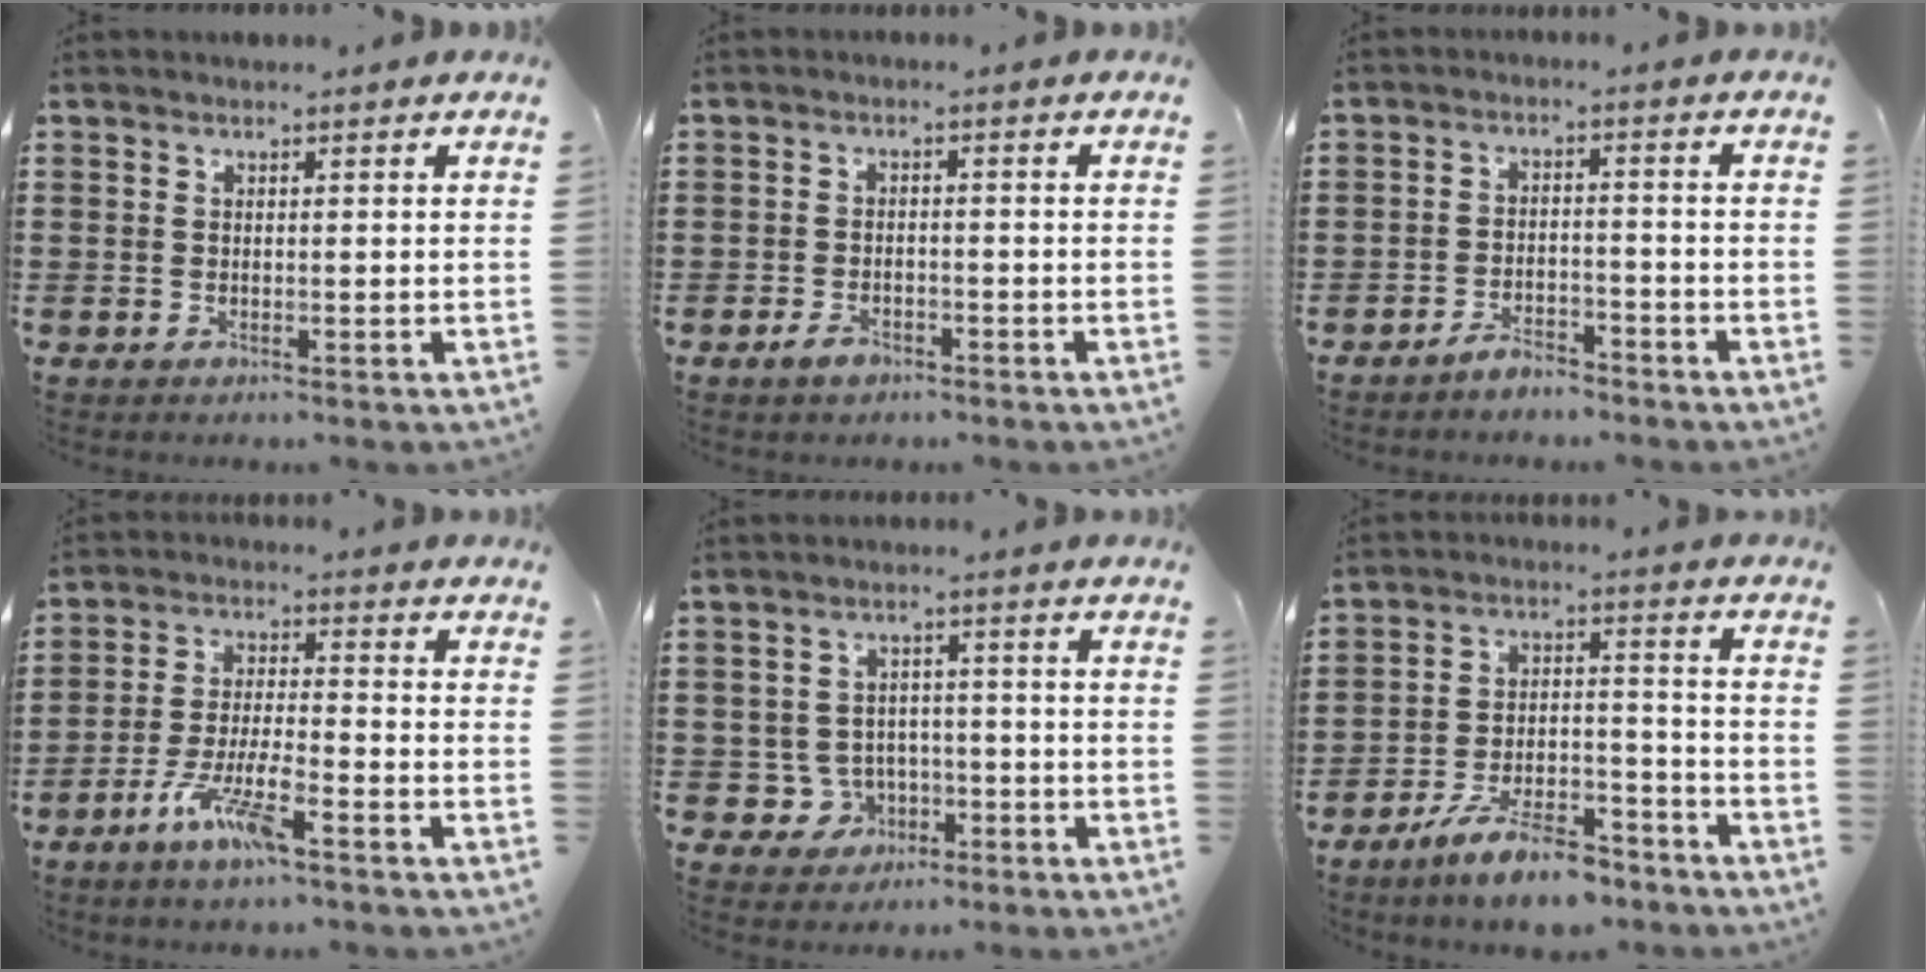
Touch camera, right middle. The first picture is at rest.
{"total": 2.1, "force": [-1.5, 1.0, 1.1], "torque": [-0.022, 0.002, -0.029]}
{"total": 3.4, "force": [-3.2, 0.7, 0.7], "torque": [-0.015, 0.008, -0.064]}
{"total": 7.4, "force": [-4.7, 1.1, 5.7], "torque": [-0.121, -0.007, -0.088]}
{"total": 4.0, "force": [-1.8, 3.5, 1.1], "torque": [-0.031, 0.007, -0.036]}
{"total": 9.1, "force": [-7.6, 1.8, 4.5], "torque": [-0.088, 0.016, -0.145]}